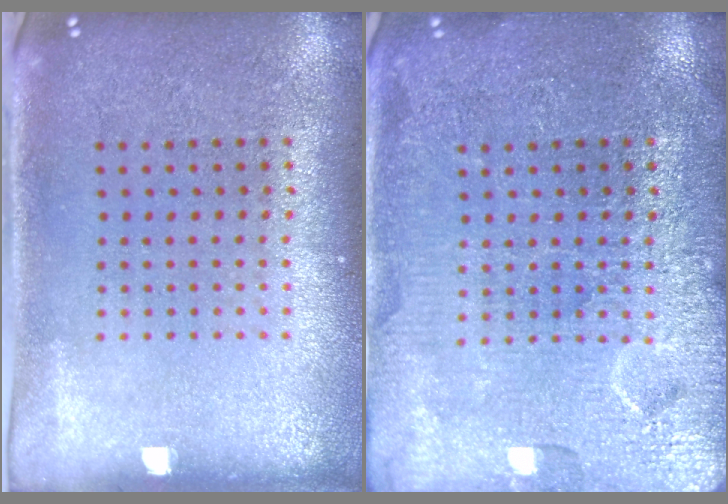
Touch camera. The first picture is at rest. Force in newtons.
{"total": 5.8, "press": 5.7, "slide": 0.8}